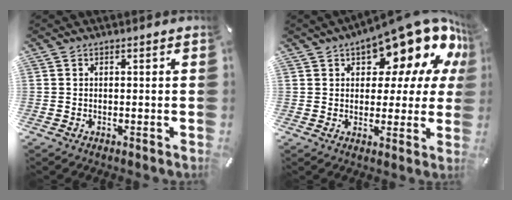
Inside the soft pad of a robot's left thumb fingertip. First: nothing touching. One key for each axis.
{"total": 18.0, "fx": 12.3, "fy": 7.2, "fz": 11.0, "tx": -0.154, "ty": -0.094, "tz": 0.206}